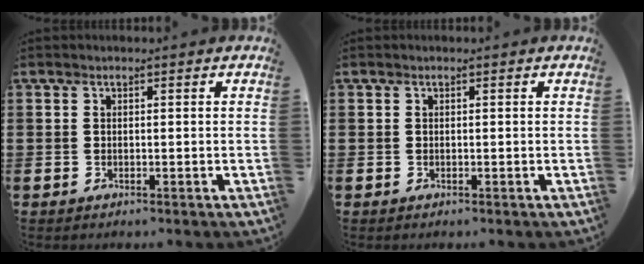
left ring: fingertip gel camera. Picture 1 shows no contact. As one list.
[{"total": 0.0}]